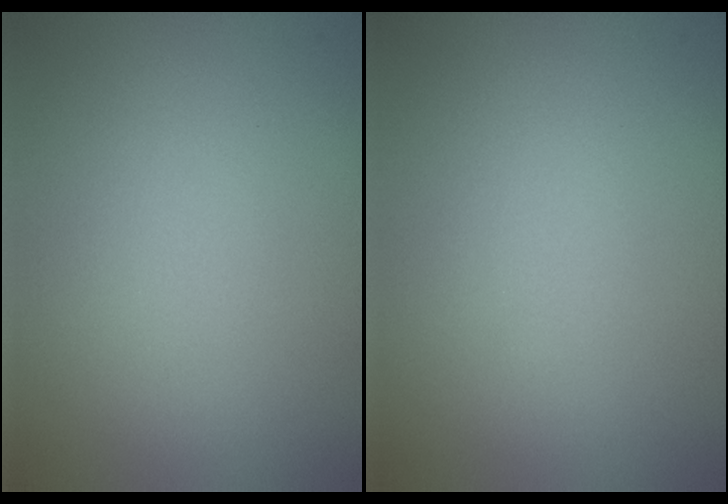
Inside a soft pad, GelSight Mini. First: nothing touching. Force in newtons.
{"total": 0.0}